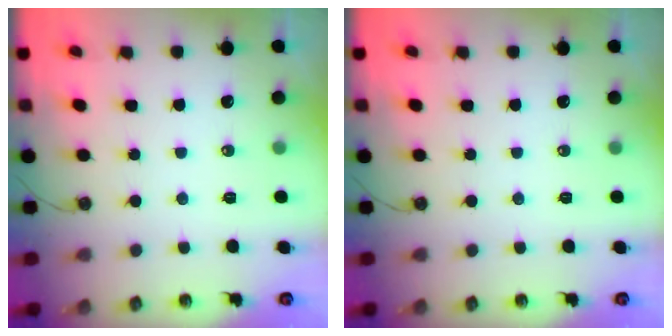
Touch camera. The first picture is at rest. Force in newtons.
{"total": 0.0}